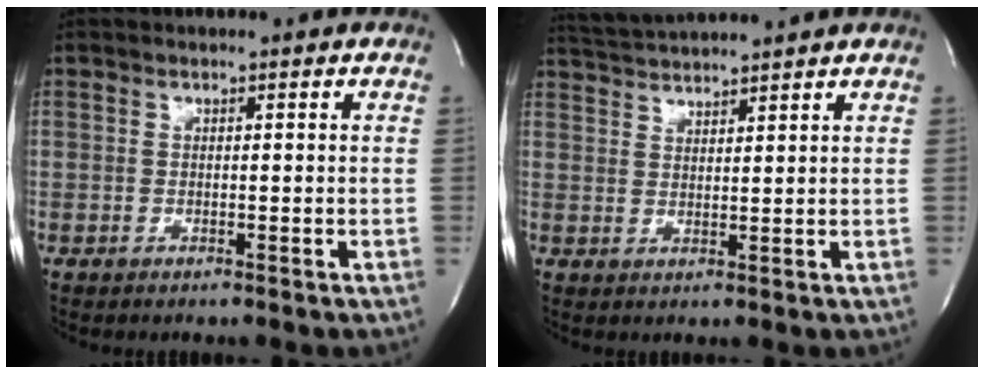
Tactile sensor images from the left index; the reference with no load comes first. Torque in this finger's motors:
{"motor_torque": [0.25, -0.26, 0.18, 0.12]}